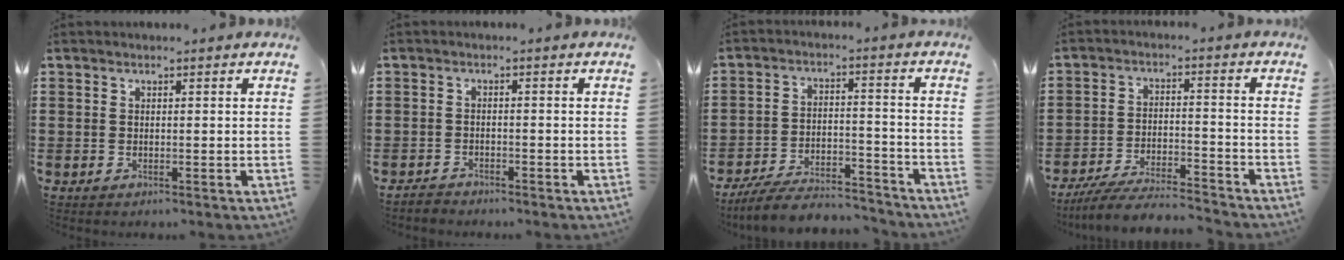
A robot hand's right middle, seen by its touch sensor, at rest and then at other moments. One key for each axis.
{"total": 1.5, "fx": -1.5, "fy": 0.4, "fz": 0.0, "tx": -0.006, "ty": 0.003, "tz": -0.033}
{"total": 7.6, "fx": -7.1, "fy": 1.2, "fz": 2.4, "tx": -0.049, "ty": 0.010, "tz": -0.137}
{"total": 7.1, "fx": -6.6, "fy": 0.6, "fz": 2.5, "tx": -0.053, "ty": -0.002, "tz": -0.128}